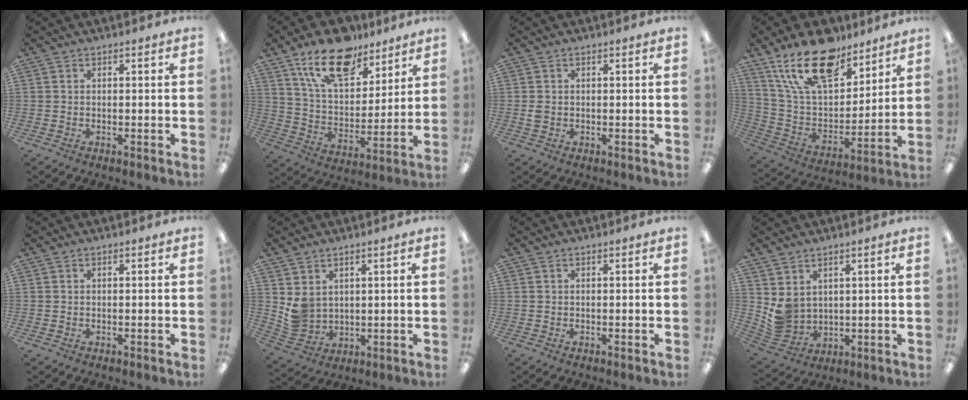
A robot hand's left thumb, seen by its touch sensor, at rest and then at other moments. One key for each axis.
{"total": 17.9, "fx": 12.5, "fy": 8.7, "fz": 9.4, "tx": -0.155, "ty": -0.063, "tz": 0.221}
{"total": 1.5, "fx": 0.0, "fy": 1.2, "fz": 1.0, "tx": -0.019, "ty": 0.004, "tz": -0.001}
{"total": 20.8, "fx": 14.4, "fy": 9.9, "fz": 11.2, "tx": -0.217, "ty": -0.067, "tz": 0.261}
{"total": 0.0}
{"total": 4.8, "fx": 2.6, "fy": 3.8, "fz": 1.4, "tx": -0.040, "ty": -0.010, "tz": 0.056}
{"total": 0.0}
{"total": 5.4, "fx": 2.8, "fy": 4.4, "fz": 1.6, "tx": -0.054, "ty": -0.020, "tz": 0.059}